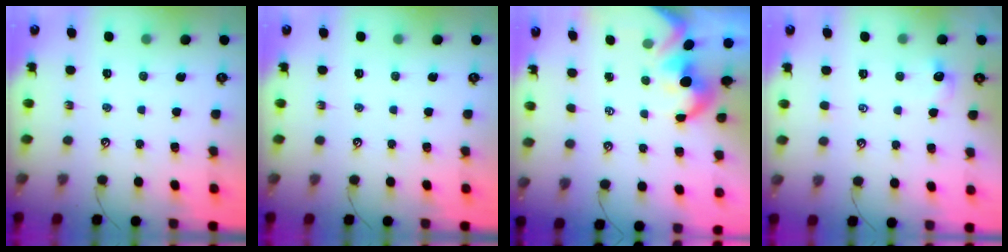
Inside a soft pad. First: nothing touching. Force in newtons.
{"total": 0.0}
{"total": 1.6, "press": 1.3, "slide": 1.0}
{"total": 0.7, "press": 0.4, "slide": 0.6}